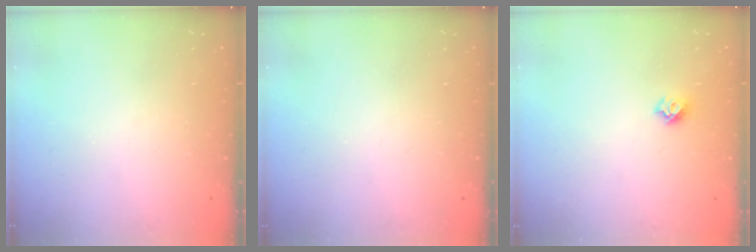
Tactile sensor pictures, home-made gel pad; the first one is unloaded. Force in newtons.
{"total": 0.0}
{"total": 5.7, "press": 5.7, "slide": 0.5}